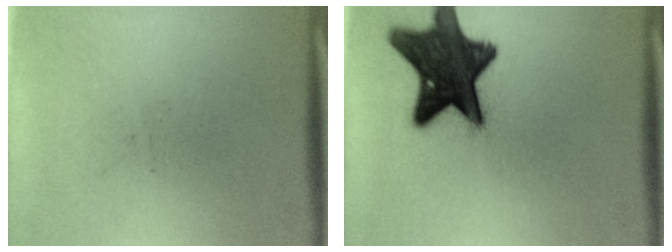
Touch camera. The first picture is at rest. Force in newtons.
{"total": 17.0}